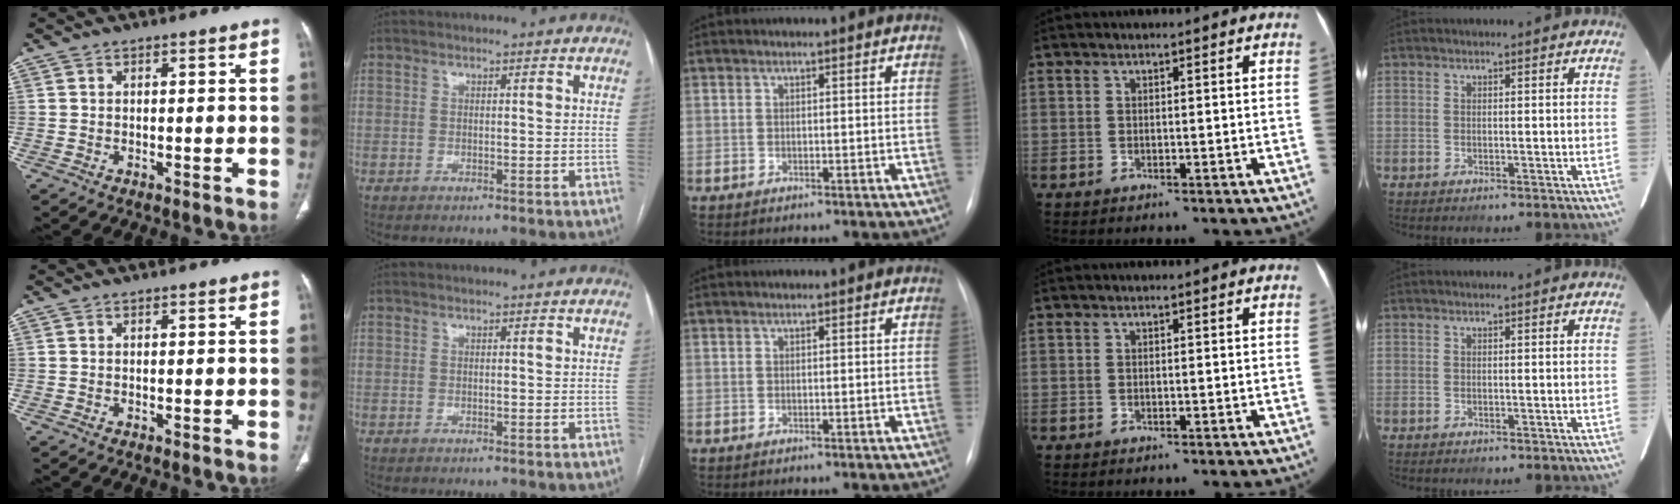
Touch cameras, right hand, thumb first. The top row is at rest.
{}